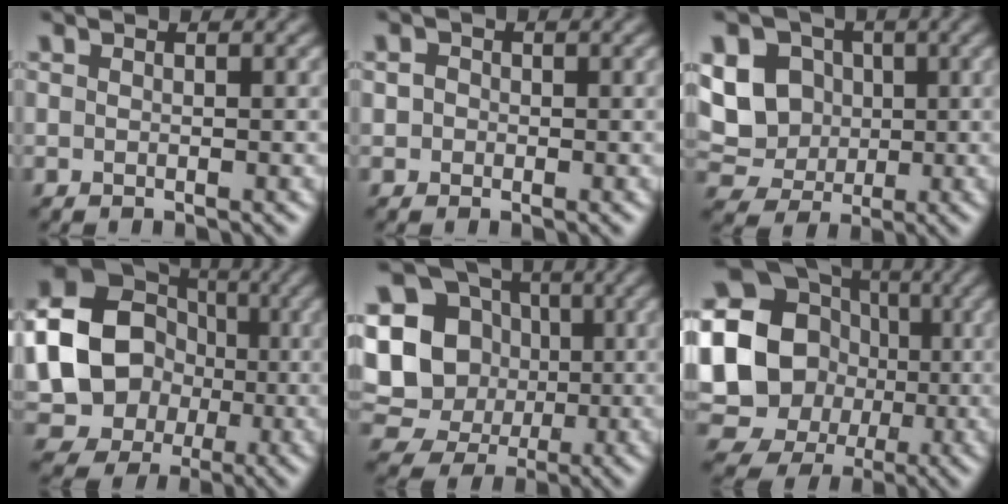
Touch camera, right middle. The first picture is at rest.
{"total": 1.1, "force": [0.1, 1.0, 0.3], "torque": [-0.002, 0.002, -0.004]}
{"total": 9.5, "force": [2.0, 8.1, 4.5], "torque": [-0.098, 0.025, 0.029]}
{"total": 17.9, "force": [-0.1, 16.3, 7.4], "torque": [-0.188, 0.026, -0.041]}
{"total": 12.8, "force": [0.8, 11.7, 5.0], "torque": [-0.154, 0.031, -0.004]}
{"total": 21.3, "force": [0.7, 20.0, 7.3], "torque": [-0.185, 0.023, -0.030]}